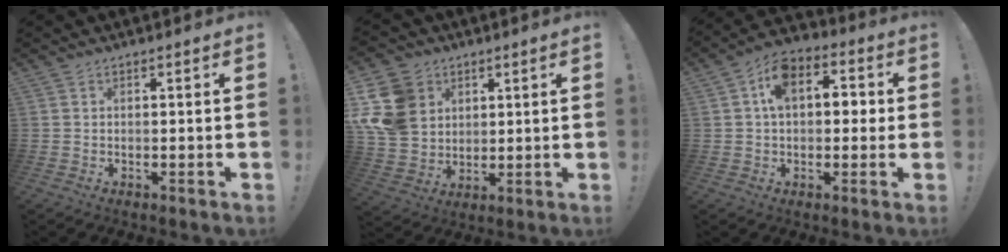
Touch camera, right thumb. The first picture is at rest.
{"total": 15.8, "force": [4.9, 12.9, 7.7], "torque": [-0.161, -0.017, 0.101]}
{"total": 10.6, "force": [2.7, 7.5, 7.0], "torque": [-0.100, 0.003, 0.054]}